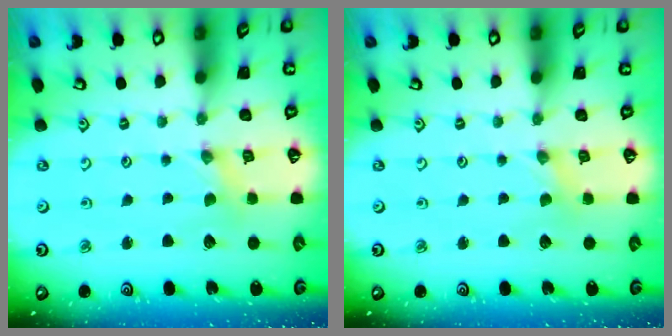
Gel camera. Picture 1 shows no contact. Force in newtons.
{"total": 0.0}